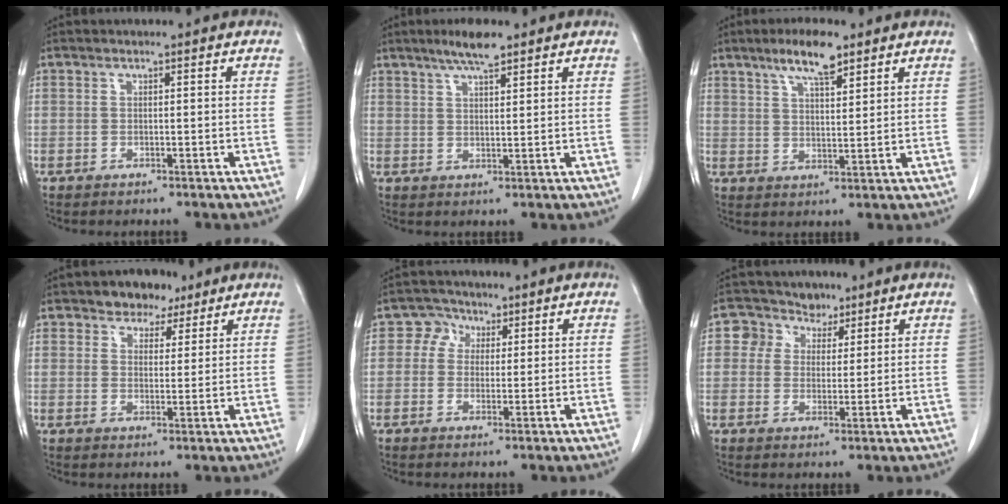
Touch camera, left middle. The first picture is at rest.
{"total": 5.2, "force": [3.9, 0.8, 3.4], "torque": [-0.064, 0.006, 0.068]}
{"total": 7.2, "force": [5.0, 1.6, 4.9], "torque": [-0.094, 0.005, 0.089]}
{"total": 5.3, "force": [3.8, 3.3, 1.7], "torque": [-0.021, 0.008, 0.063]}
{"total": 3.3, "force": [1.4, 2.9, 0.5], "torque": [-0.008, 0.009, 0.020]}
{"total": 5.0, "force": [3.1, 3.9, -0.1], "torque": [0.004, 0.013, 0.052]}